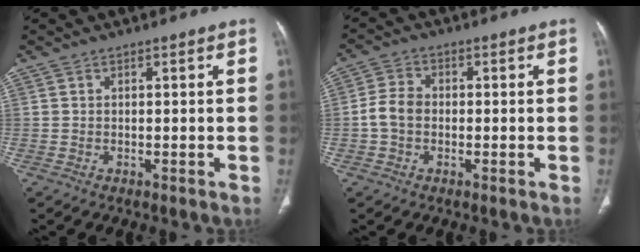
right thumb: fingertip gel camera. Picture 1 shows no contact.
{"total": 4.8, "force": [-0.7, 3.6, 3.0], "torque": [-0.057, 0.015, -0.019]}